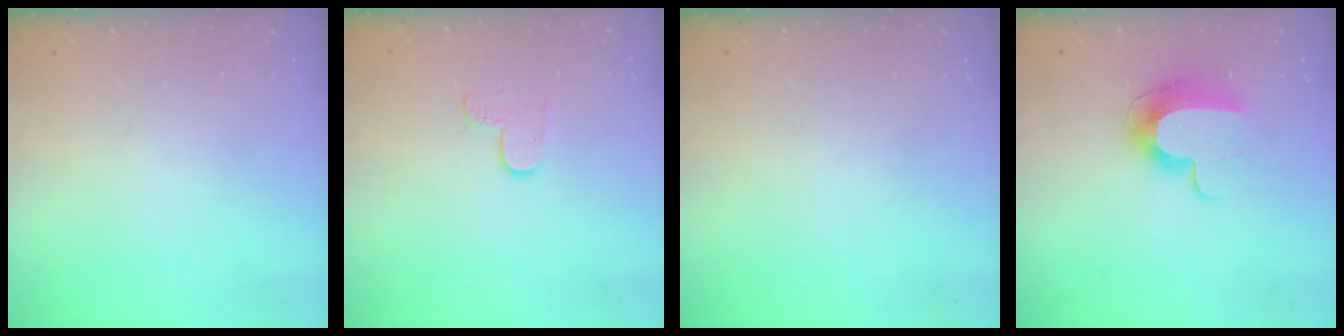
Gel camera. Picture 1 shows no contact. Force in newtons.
{"total": 4.7, "press": 4.7, "slide": 0.4}
{"total": 0.0}
{"total": 11.5, "press": 11.4, "slide": 0.9}